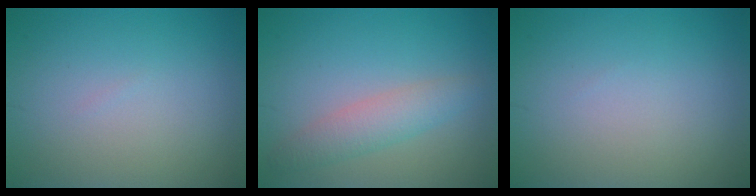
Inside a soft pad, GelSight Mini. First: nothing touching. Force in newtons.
{"total": 2.8, "press": 2.8, "slide": 0.1}
{"total": 0.0}